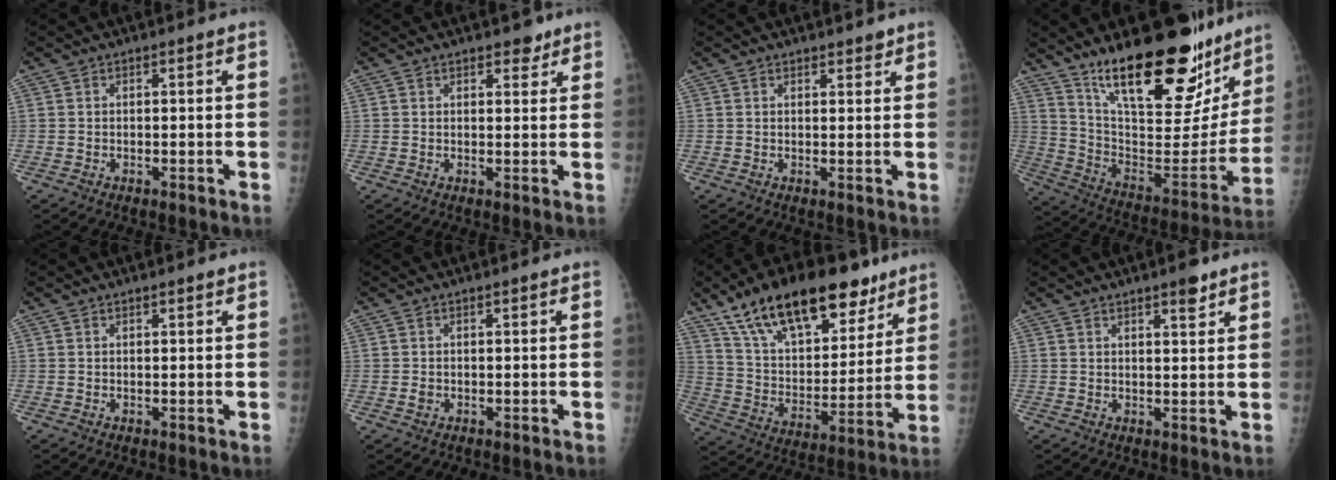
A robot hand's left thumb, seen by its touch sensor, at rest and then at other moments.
{"total": 2.8, "force": [2.1, 1.4, 1.2], "torque": [0.002, -0.010, 0.026]}
{"total": 1.8, "force": [1.5, 0.7, 0.5], "torque": [0.005, -0.010, 0.019]}
{"total": 30.8, "force": [21.4, 11.0, 19.2], "torque": [-0.260, -0.095, 0.340]}
{"total": 0.9, "force": [0.8, 0.2, 0.5], "torque": [-0.005, -0.003, 0.011]}
{"total": 0.8, "force": [0.1, 0.6, 0.5], "torque": [-0.005, 0.000, 0.004]}
{"total": 25.5, "force": [16.7, 11.6, 15.4], "torque": [-0.214, -0.040, 0.280]}
{"total": 3.7, "force": [2.6, 1.0, 2.4], "torque": [-0.027, -0.016, 0.037]}